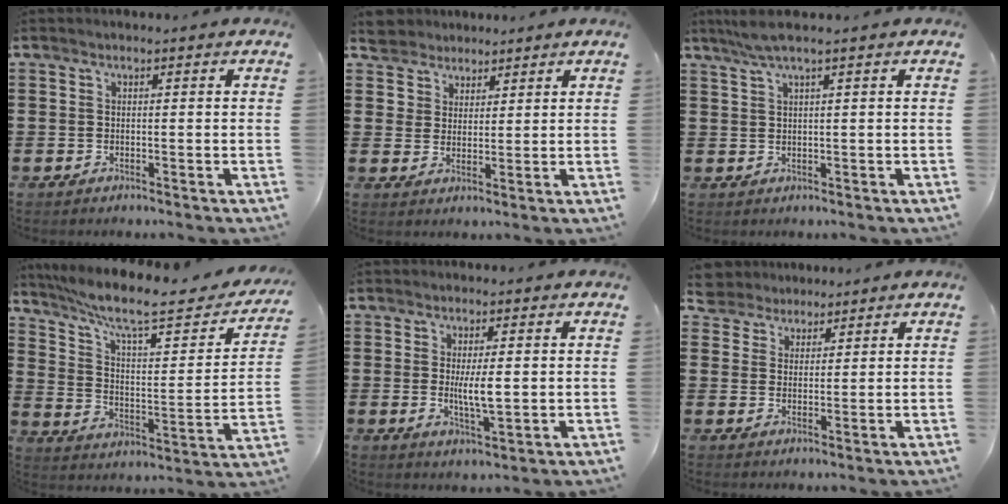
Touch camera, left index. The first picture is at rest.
{"total": 4.4, "force": [3.4, 2.8, -0.3], "torque": [-0.018, 0.000, 0.065]}
{"total": 2.8, "force": [1.6, -0.2, 2.2], "torque": [-0.045, 0.000, 0.030]}
{"total": 10.0, "force": [7.6, 1.3, 6.5], "torque": [-0.136, -0.050, 0.121]}
{"total": 5.2, "force": [0.4, 1.2, 5.0], "torque": [-0.091, -0.007, 0.002]}
{"total": 3.9, "force": [3.4, 1.9, -0.2], "torque": [-0.015, -0.003, 0.064]}